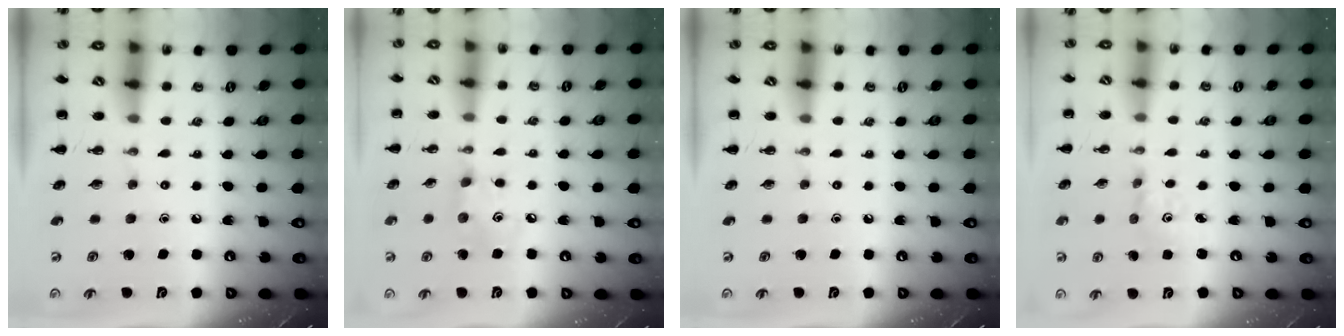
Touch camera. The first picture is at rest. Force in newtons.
{"total": 3.9, "press": 3.8, "slide": 0.6}
{"total": 0.0}
{"total": 1.5, "press": 1.4, "slide": 0.5}